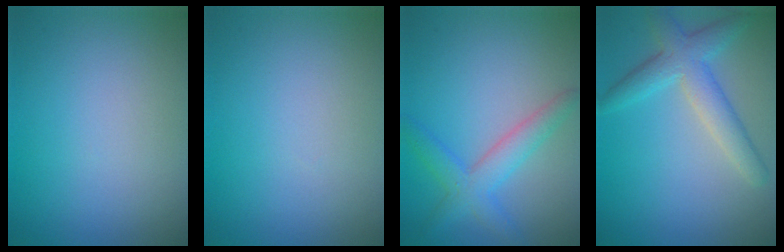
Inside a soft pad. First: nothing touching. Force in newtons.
{"total": 0.0}
{"total": 3.5, "press": 3.5, "slide": 0.1}
{"total": 4.1, "press": 4.1, "slide": 0.1}